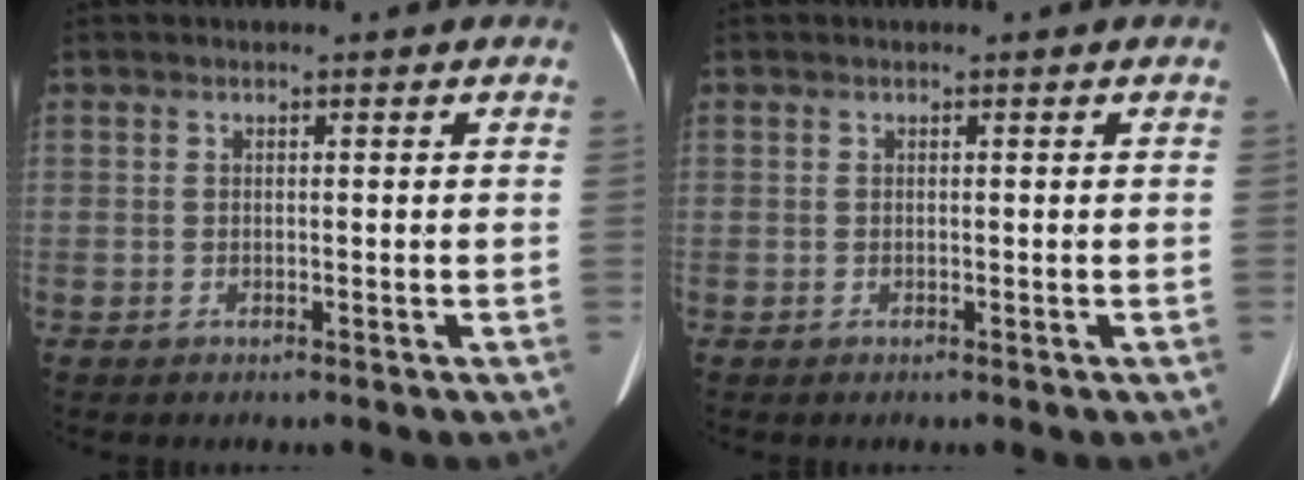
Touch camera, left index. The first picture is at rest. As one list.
[{"total": 0.0}]